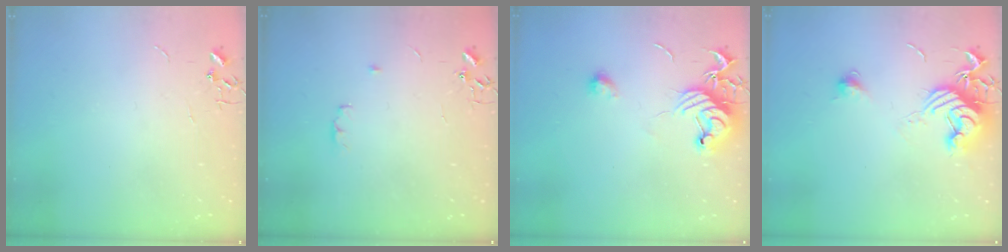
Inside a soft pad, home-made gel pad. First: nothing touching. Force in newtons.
{"total": 4.7, "press": 4.6, "slide": 0.8}
{"total": 12.1, "press": 12.1, "slide": 0.4}
{"total": 12.9, "press": 12.9, "slide": 0.5}